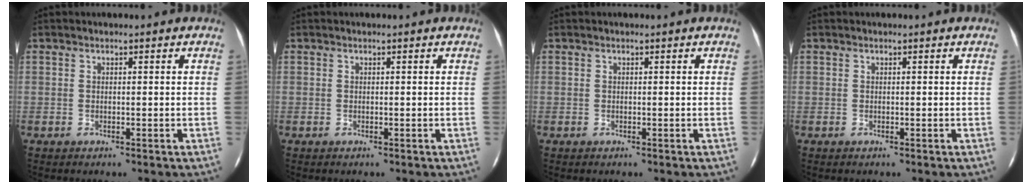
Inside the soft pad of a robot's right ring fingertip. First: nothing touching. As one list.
[{"total": 0.0}, {"total": 0.0}, {"total": 0.0}]